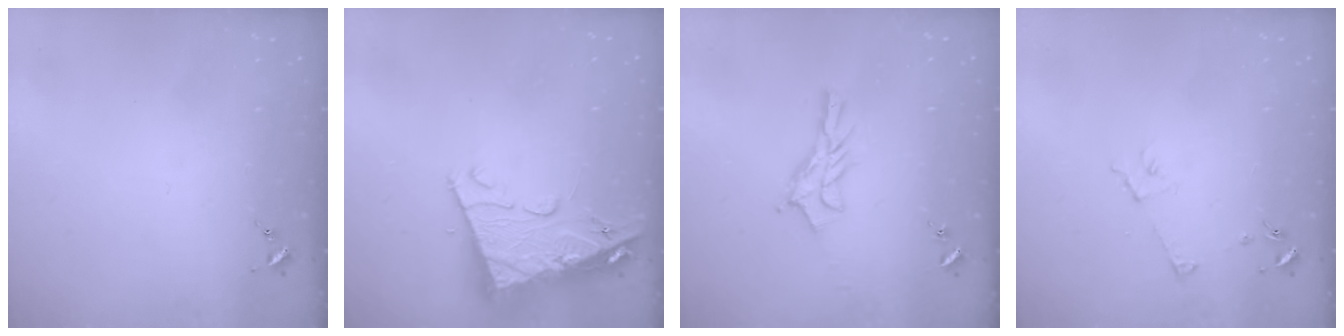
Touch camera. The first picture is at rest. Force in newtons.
{"total": 15.9, "press": 15.8, "slide": 1.5}
{"total": 10.0, "press": 10.0, "slide": 0.7}
{"total": 3.8, "press": 3.8, "slide": 0.5}